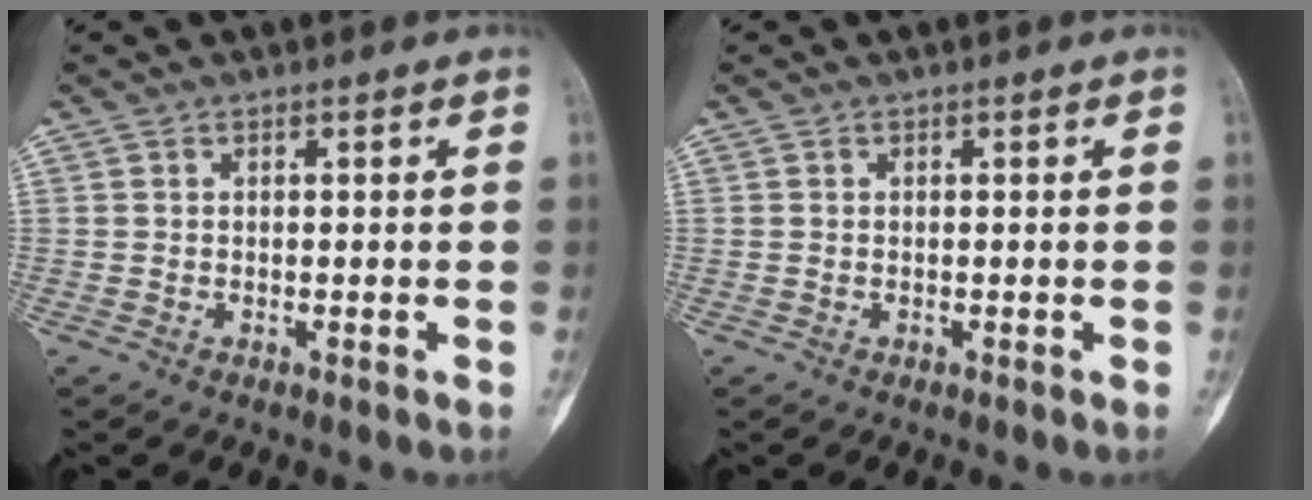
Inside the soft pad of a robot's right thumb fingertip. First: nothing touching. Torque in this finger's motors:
{"motor_torque": [0.37, 0.52, 0.22, -0.20, 0.03]}